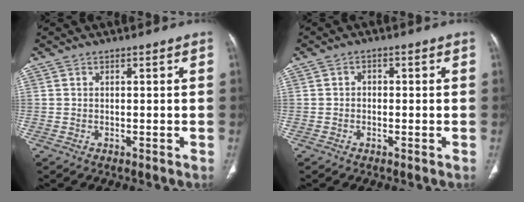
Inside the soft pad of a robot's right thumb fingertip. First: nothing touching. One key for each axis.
{"total": 1.2, "fx": -0.3, "fy": 1.1, "fz": 0.6, "tx": 0.001, "ty": 0.006, "tz": -0.010}